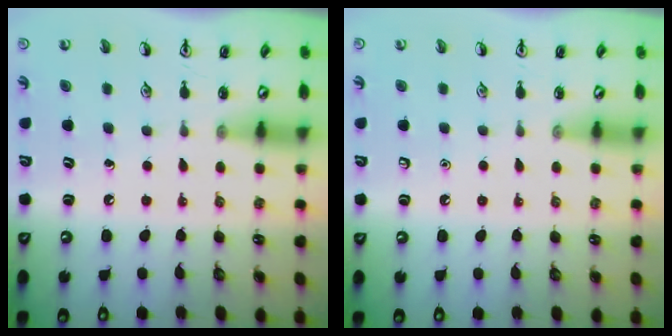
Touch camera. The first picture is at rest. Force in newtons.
{"total": 0.0}